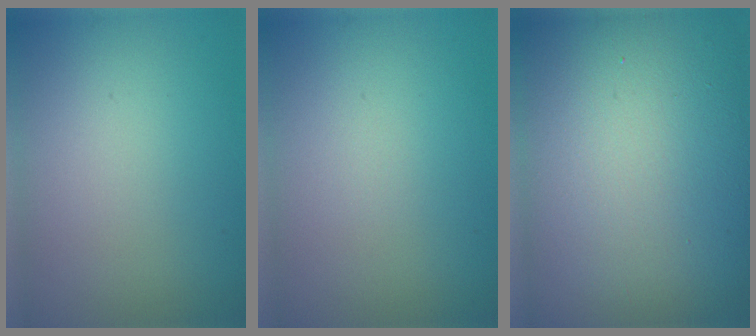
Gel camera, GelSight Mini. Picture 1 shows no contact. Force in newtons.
{"total": 0.0}
{"total": 22.6, "press": 22.6, "slide": 1.6}